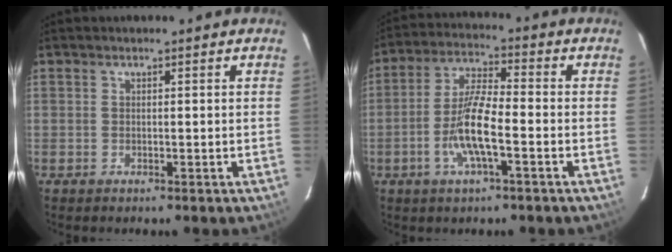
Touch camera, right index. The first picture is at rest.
{"total": 9.2, "force": [-3.2, 1.7, 8.4], "torque": [-0.173, -0.001, -0.062]}